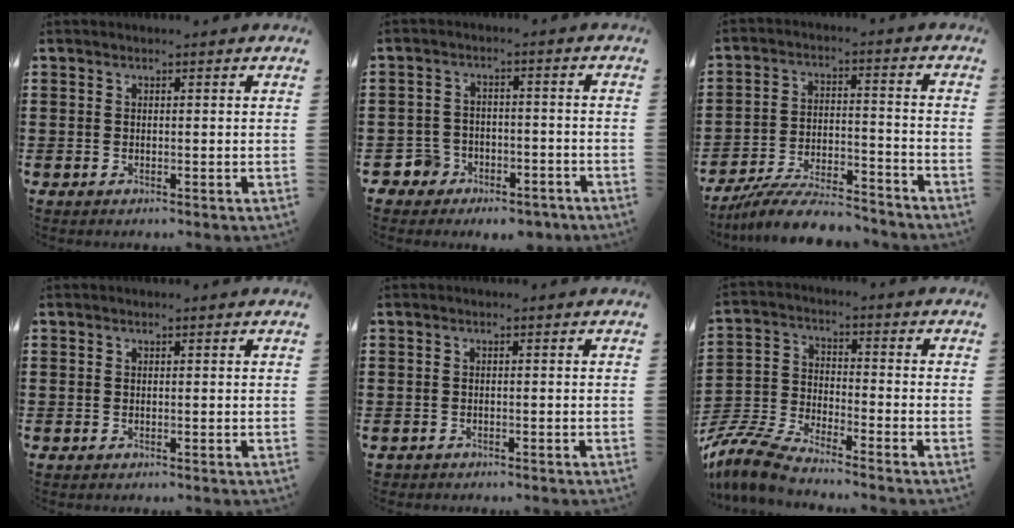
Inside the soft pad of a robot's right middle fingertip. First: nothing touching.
{"total": 3.9, "force": [-3.2, 2.2, 0.4], "torque": [-0.029, 0.003, -0.073]}
{"total": 8.9, "force": [-8.2, 1.0, 3.4], "torque": [-0.066, 0.013, -0.160]}
{"total": 0.0}
{"total": 0.8, "force": [-0.7, 0.2, -0.2], "torque": [0.001, 0.002, -0.017]}
{"total": 8.0, "force": [-7.5, 0.9, 2.5], "torque": [-0.070, 0.004, -0.153]}